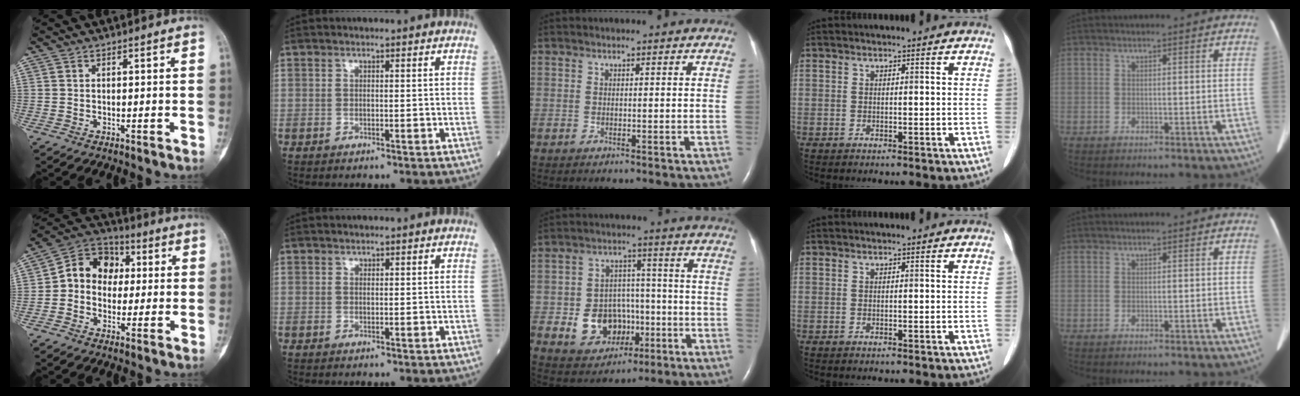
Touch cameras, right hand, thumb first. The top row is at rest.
{"thumb": {"total": 10.7, "force": [0.7, 8.9, 5.9], "torque": [-0.061, 0.028, -0.005]}, "middle": {"total": 9.6, "force": [-2.5, 7.6, 5.4], "torque": [-0.097, 0.020, -0.027]}}